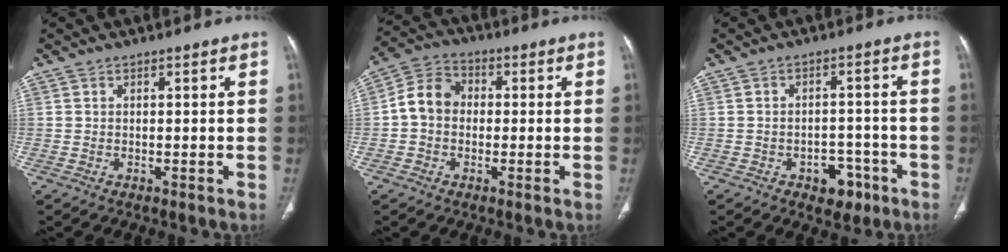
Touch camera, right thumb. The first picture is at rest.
{"total": 7.5, "force": [-0.4, 6.2, 4.3], "torque": [-0.065, 0.025, -0.022]}
{"total": 5.9, "force": [-3.2, 4.1, 2.9], "torque": [-0.012, 0.029, -0.038]}